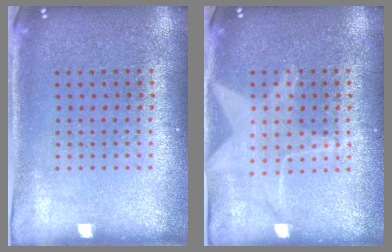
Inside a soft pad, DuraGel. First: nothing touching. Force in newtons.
{"total": 1.3, "press": 1.3, "slide": 0.1}